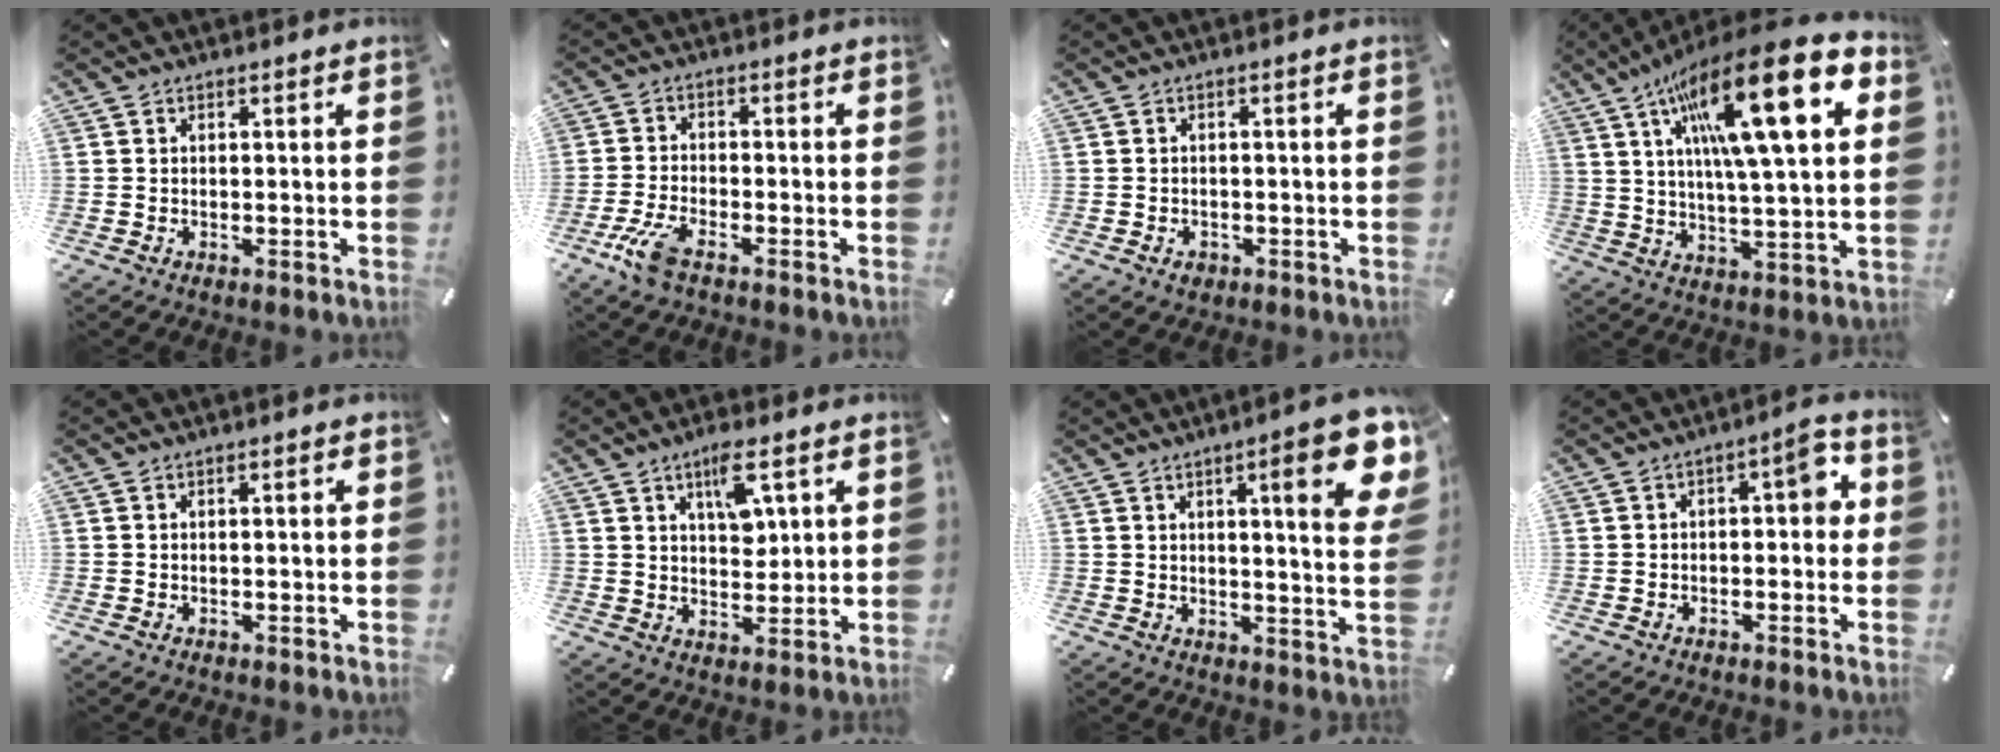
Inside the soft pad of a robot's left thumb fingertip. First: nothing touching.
{"total": 6.4, "force": [-3.9, 1.7, 4.8], "torque": [-0.114, -0.001, -0.075]}
{"total": 2.1, "force": [-1.1, 1.5, 1.1], "torque": [-0.021, 0.005, -0.020]}
{"total": 23.9, "force": [10.3, 5.7, 20.8], "torque": [-0.346, -0.051, 0.147]}
{"total": 0.9, "force": [0.2, 0.1, 0.8], "torque": [-0.015, 0.001, 0.002]}
{"total": 8.1, "force": [4.3, 3.7, 5.8], "torque": [-0.083, -0.016, 0.068]}
{"total": 16.0, "force": [6.9, 3.2, 14.1], "torque": [-0.189, -0.037, 0.095]}
{"total": 6.3, "force": [0.3, 2.9, 5.6], "torque": [-0.072, 0.003, -0.005]}